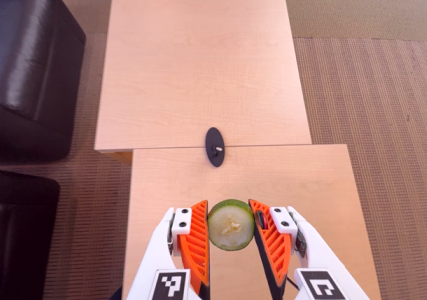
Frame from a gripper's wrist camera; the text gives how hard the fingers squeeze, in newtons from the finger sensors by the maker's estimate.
{"total": 11.7, "left": 13.1, "right": 10.3}